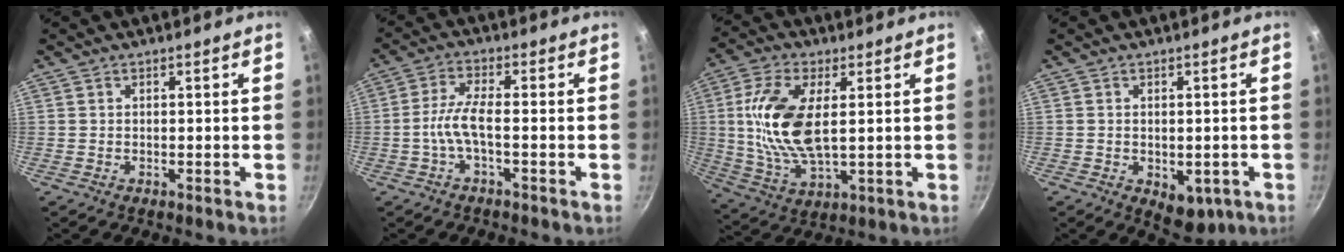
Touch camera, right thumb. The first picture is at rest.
{"total": 5.3, "force": [-1.7, 1.3, 4.9], "torque": [-0.115, 0.019, -0.041]}
{"total": 14.9, "force": [2.3, 7.2, 12.9], "torque": [-0.255, -0.002, 0.045]}
{"total": 6.3, "force": [-1.8, 4.1, 4.4], "torque": [-0.036, 0.000, -0.014]}